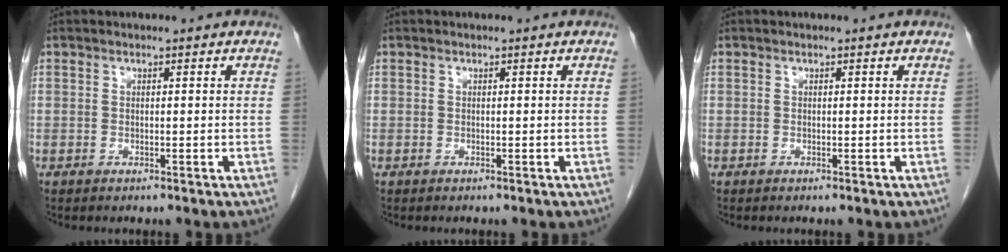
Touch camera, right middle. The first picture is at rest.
{"total": 0.0}
{"total": 0.0}